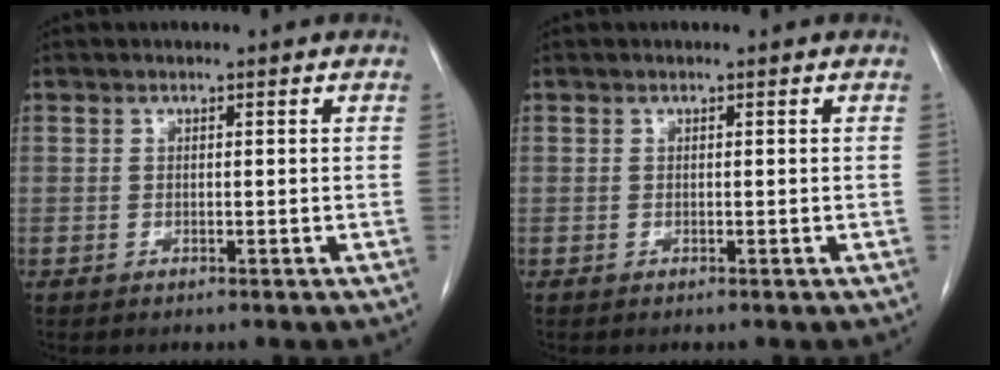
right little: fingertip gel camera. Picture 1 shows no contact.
{"total": 0.0}